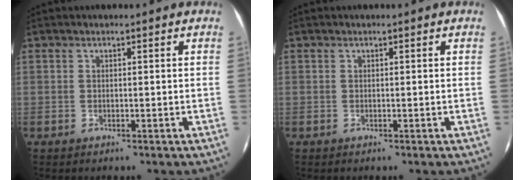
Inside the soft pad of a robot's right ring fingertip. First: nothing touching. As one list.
[{"total": 0.0}]